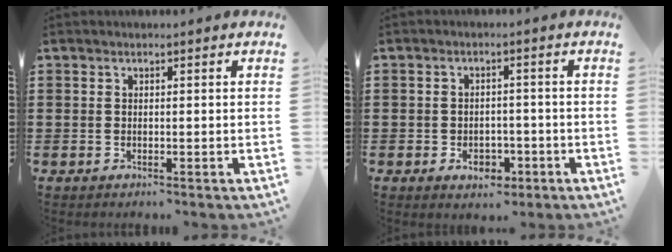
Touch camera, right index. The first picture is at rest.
{"total": 3.4, "force": [-1.6, 2.2, 2.1], "torque": [-0.031, -0.001, -0.031]}